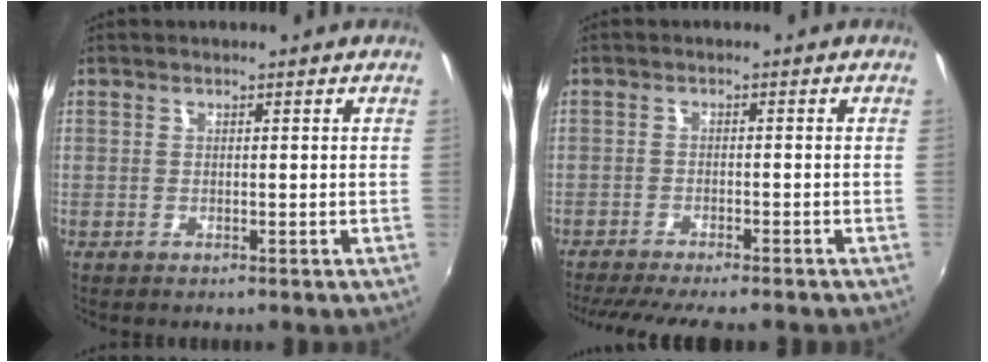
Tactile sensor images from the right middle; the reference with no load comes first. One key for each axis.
{"total": 11.3, "fx": -9.9, "fy": 1.3, "fz": 5.3, "tx": -0.114, "ty": -0.028, "tz": -0.151}